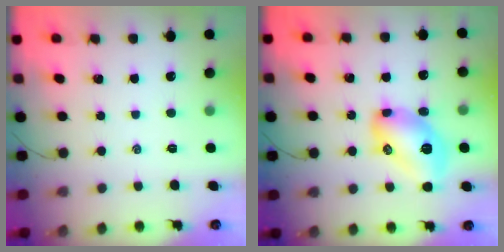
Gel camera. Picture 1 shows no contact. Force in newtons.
{"total": 13.2, "press": 13.1, "slide": 0.7}